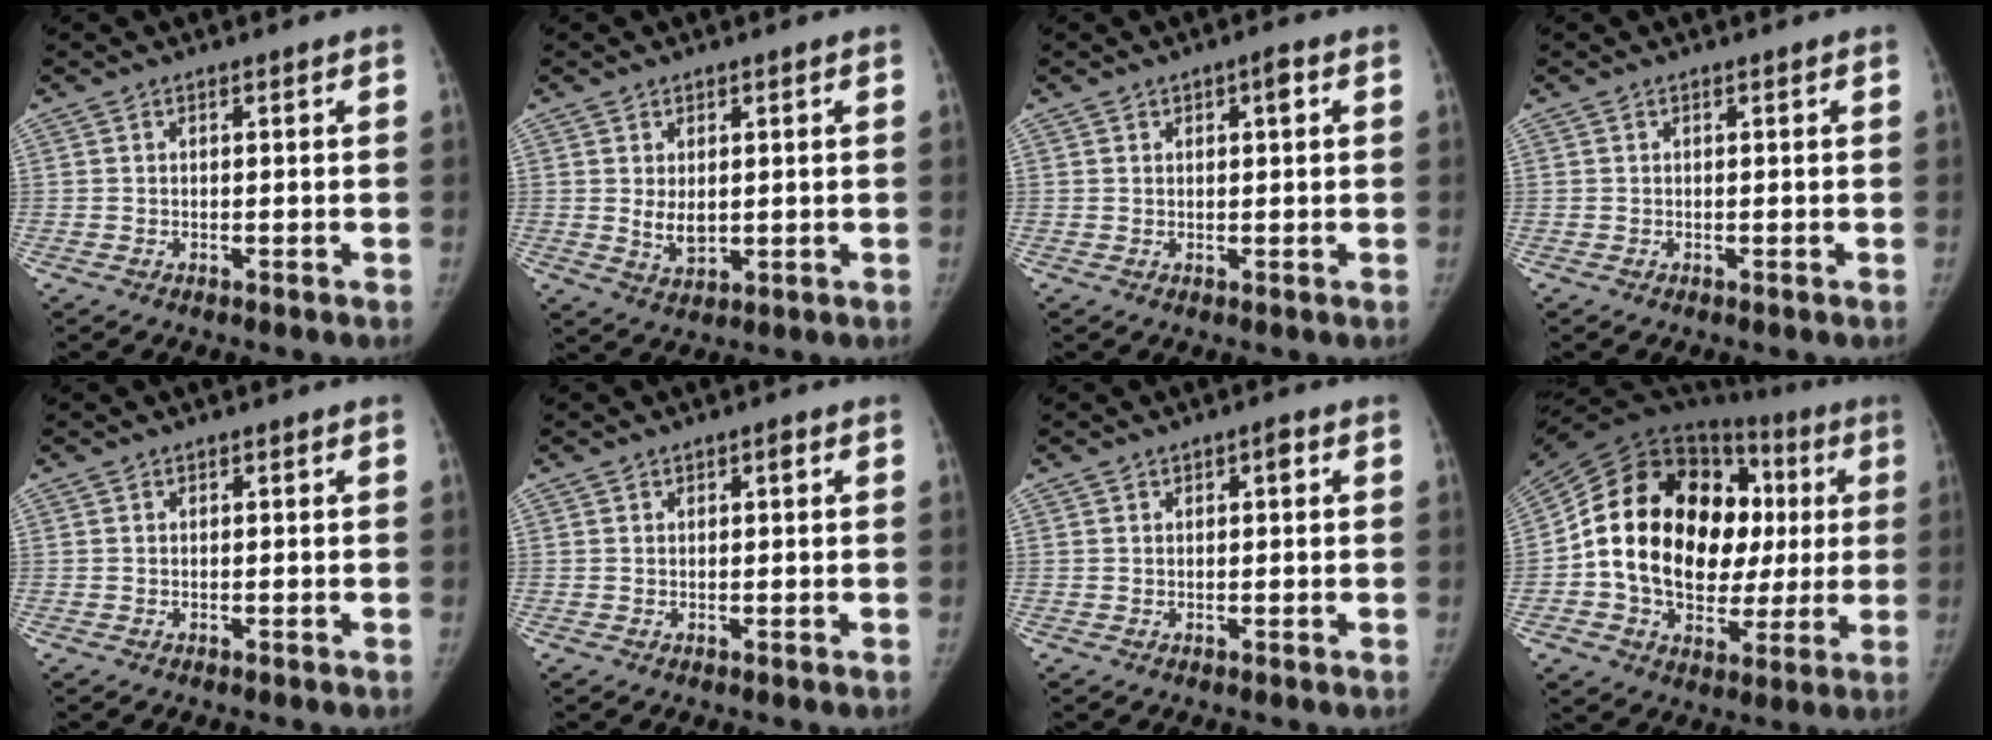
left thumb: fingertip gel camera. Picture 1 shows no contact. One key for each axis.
{"total": 4.1, "fx": 0.6, "fy": 2.7, "fz": 3.0, "tx": -0.039, "ty": -0.013, "tz": 0.020}
{"total": 2.6, "fx": 1.0, "fy": 1.2, "fz": 2.0, "tx": -0.021, "ty": 0.000, "tz": 0.011}
{"total": 0.0}
{"total": 0.0}
{"total": 1.4, "fx": 0.5, "fy": 0.8, "fz": 0.9, "tx": -0.007, "ty": 0.001, "tz": 0.007}
{"total": 2.0, "fx": 0.7, "fy": 1.1, "fz": 1.5, "tx": -0.013, "ty": 0.002, "tz": 0.007}
{"total": 28.4, "fx": 2.6, "fy": 19.0, "fz": 21.0, "tx": -0.314, "ty": 0.044, "tz": 0.045}